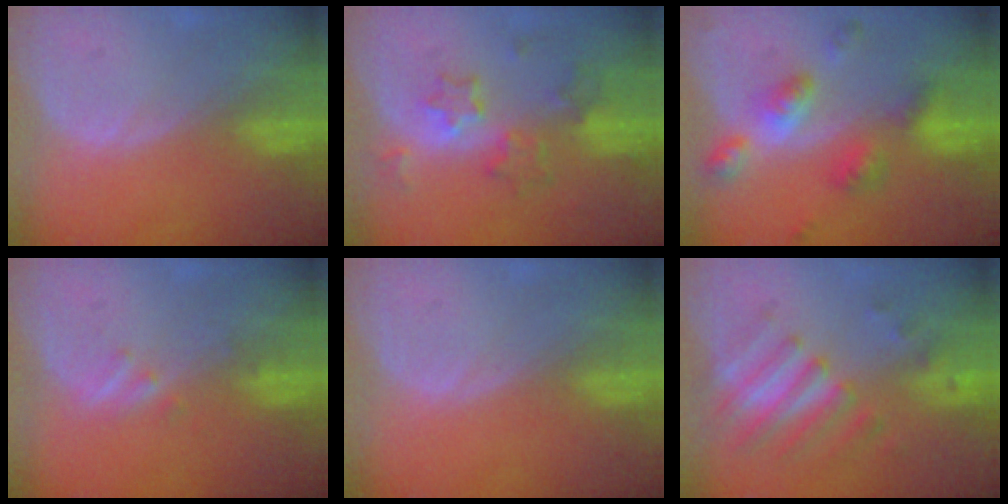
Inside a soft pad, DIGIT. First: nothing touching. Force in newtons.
{"total": 7.0, "press": 6.2, "slide": 3.2}
{"total": 7.5, "press": 7.5, "slide": 0.6}
{"total": 1.4, "press": 1.4, "slide": 0.2}
{"total": 0.0}
{"total": 7.9, "press": 7.0, "slide": 3.8}